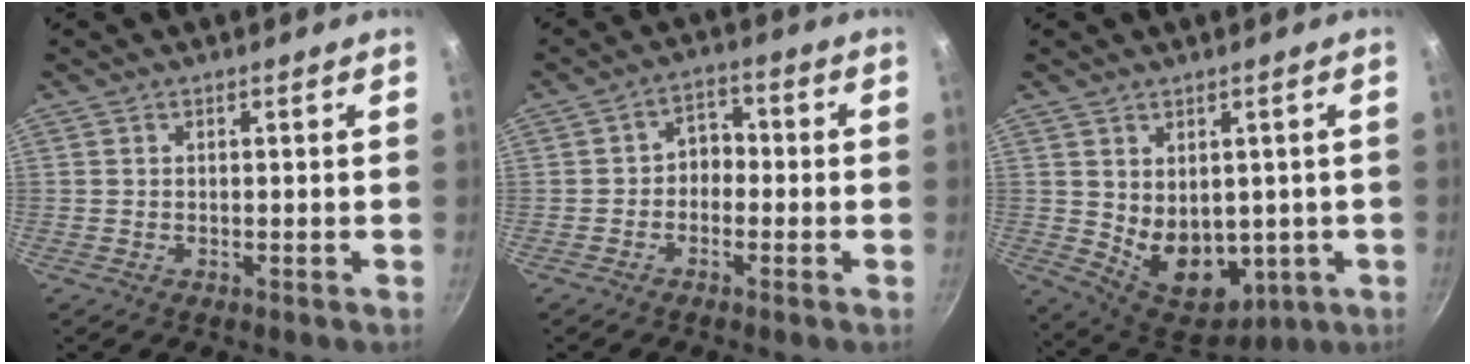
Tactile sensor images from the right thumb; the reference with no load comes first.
{"total": 4.3, "force": [-1.1, 3.3, 2.4], "torque": [-0.006, 0.024, -0.030]}
{"total": 10.7, "force": [0.5, 7.8, 7.4], "torque": [-0.083, -0.029, 0.037]}